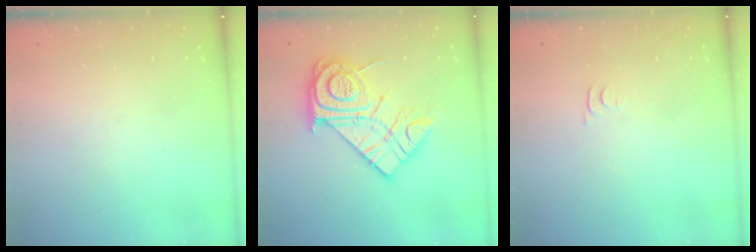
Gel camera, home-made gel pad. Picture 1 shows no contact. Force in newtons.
{"total": 19.5, "press": 19.4, "slide": 1.6}
{"total": 3.1, "press": 3.1, "slide": 0.5}